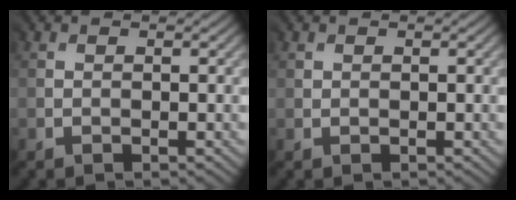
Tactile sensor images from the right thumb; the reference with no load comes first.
{"total": 0.8, "force": [0.7, 0.4, -0.1], "torque": [0.002, -0.002, 0.013]}